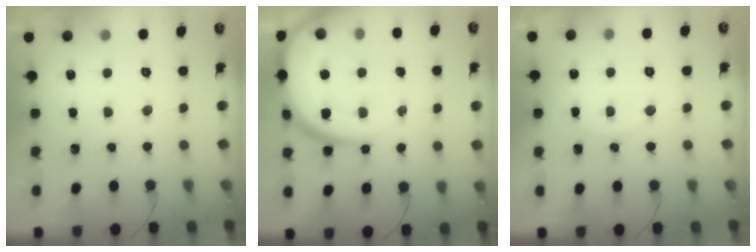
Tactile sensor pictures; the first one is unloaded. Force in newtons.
{"total": 19.7, "press": 19.5, "slide": 3.2}
{"total": 4.6, "press": 4.6, "slide": 0.0}